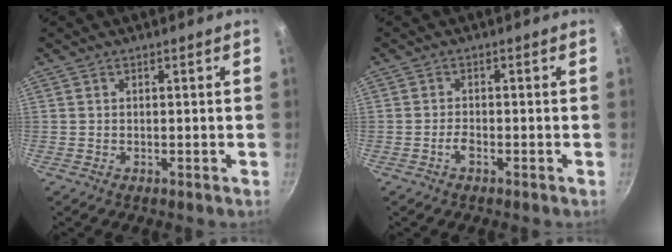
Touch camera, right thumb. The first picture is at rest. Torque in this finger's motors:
{"motor_torque": [-0.44, -0.17, 0.41, -0.33, -0.01]}